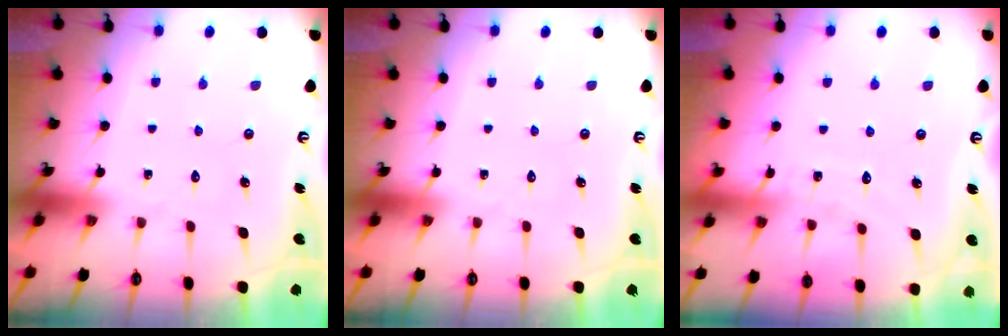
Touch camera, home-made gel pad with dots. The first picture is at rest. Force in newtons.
{"total": 0.0}
{"total": 4.9, "press": 4.8, "slide": 0.3}